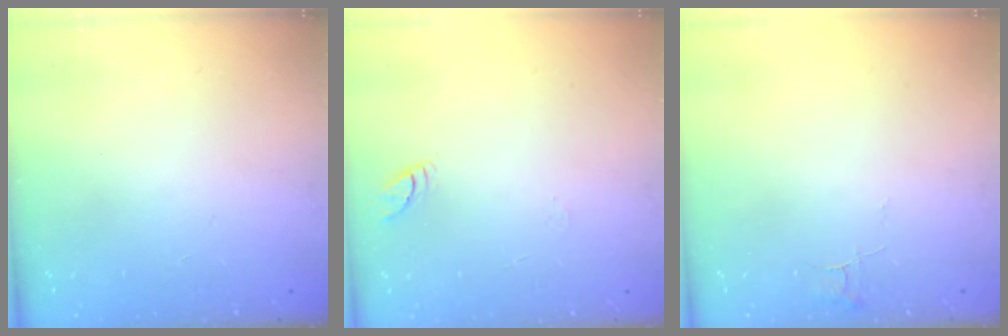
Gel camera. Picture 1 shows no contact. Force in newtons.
{"total": 5.1, "press": 5.0, "slide": 0.5}
{"total": 3.5, "press": 3.5, "slide": 0.3}